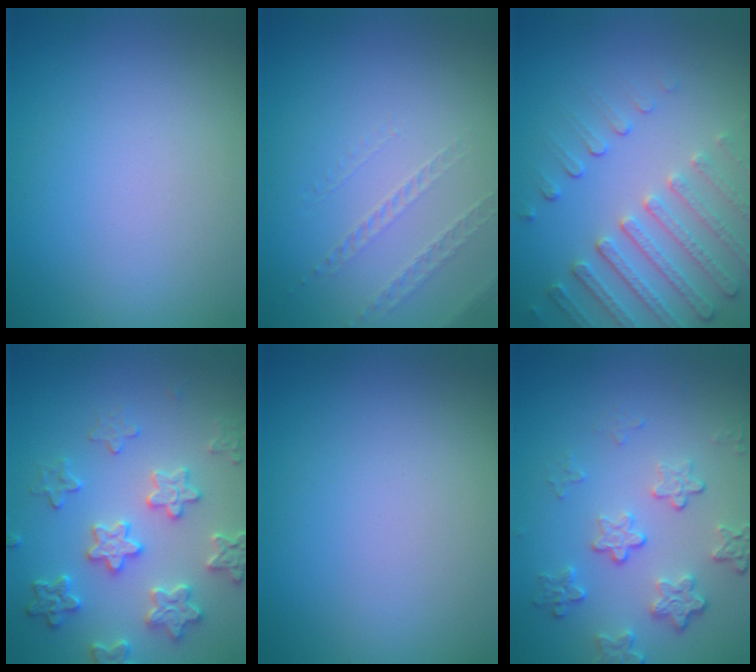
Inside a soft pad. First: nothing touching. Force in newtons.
{"total": 1.1, "press": 0.6, "slide": 0.9}
{"total": 4.8, "press": 3.7, "slide": 3.1}
{"total": 4.0, "press": 3.9, "slide": 0.9}
{"total": 0.0}
{"total": 4.0, "press": 3.0, "slide": 2.8}